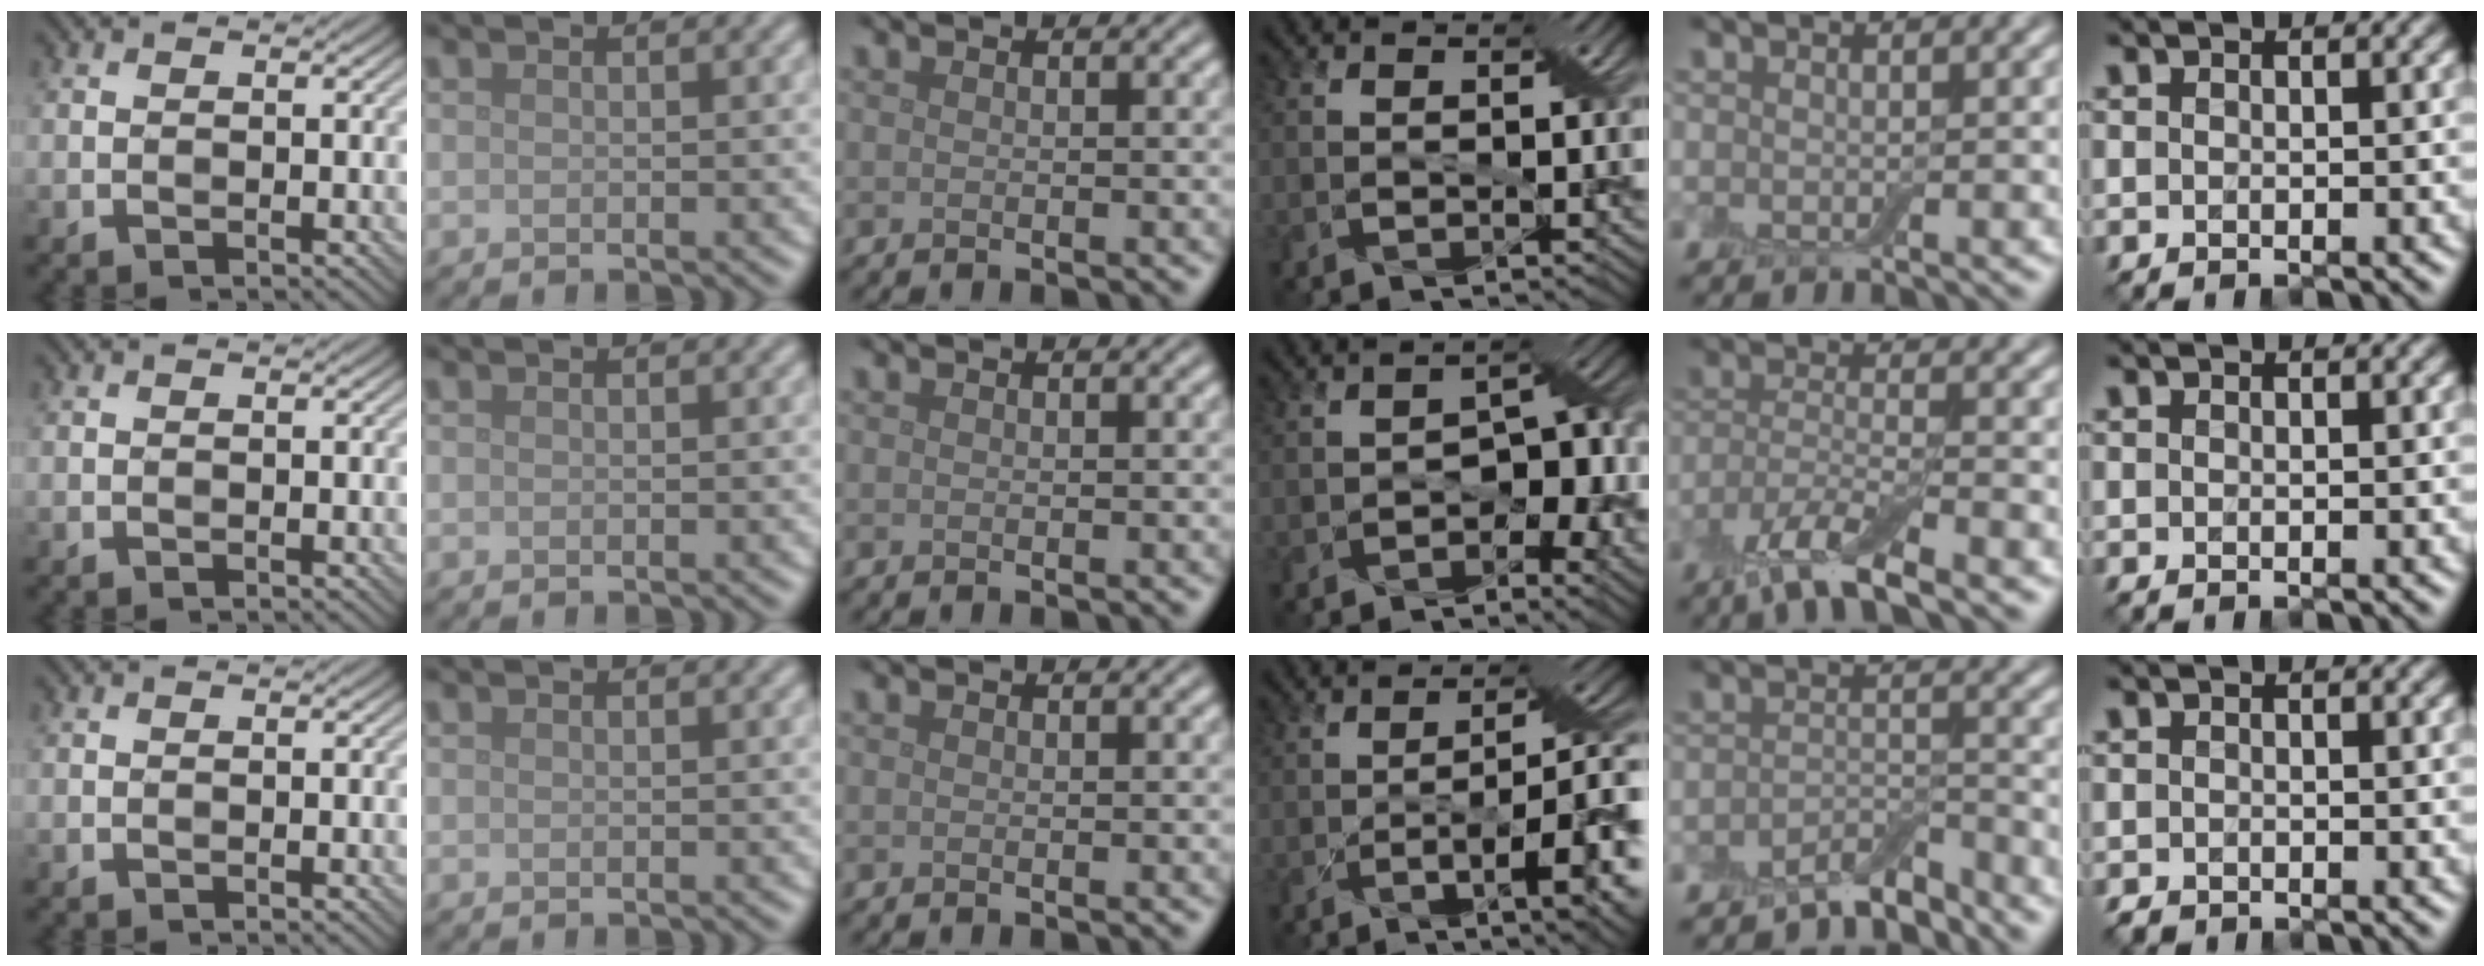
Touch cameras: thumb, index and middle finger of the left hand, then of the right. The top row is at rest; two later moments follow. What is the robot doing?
{"motion": "pour", "object": "bowl"}